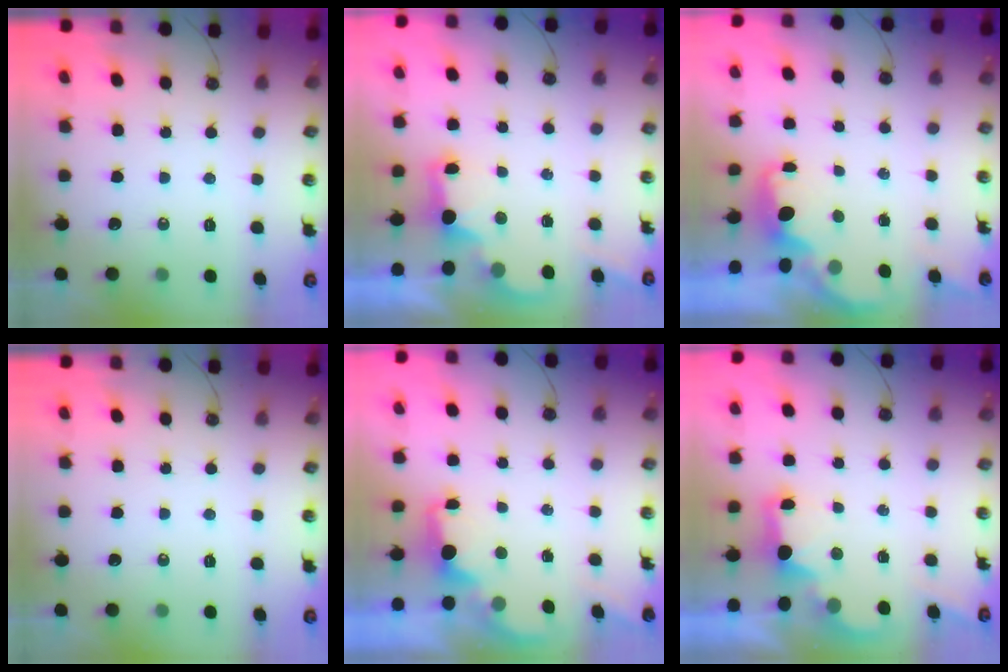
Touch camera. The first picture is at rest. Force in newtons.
{"total": 2.3, "press": 2.2, "slide": 0.7}
{"total": 1.4, "press": 1.2, "slide": 0.6}
{"total": 0.0}
{"total": 1.6, "press": 1.4, "slide": 0.8}
{"total": 2.3, "press": 2.2, "slide": 0.8}